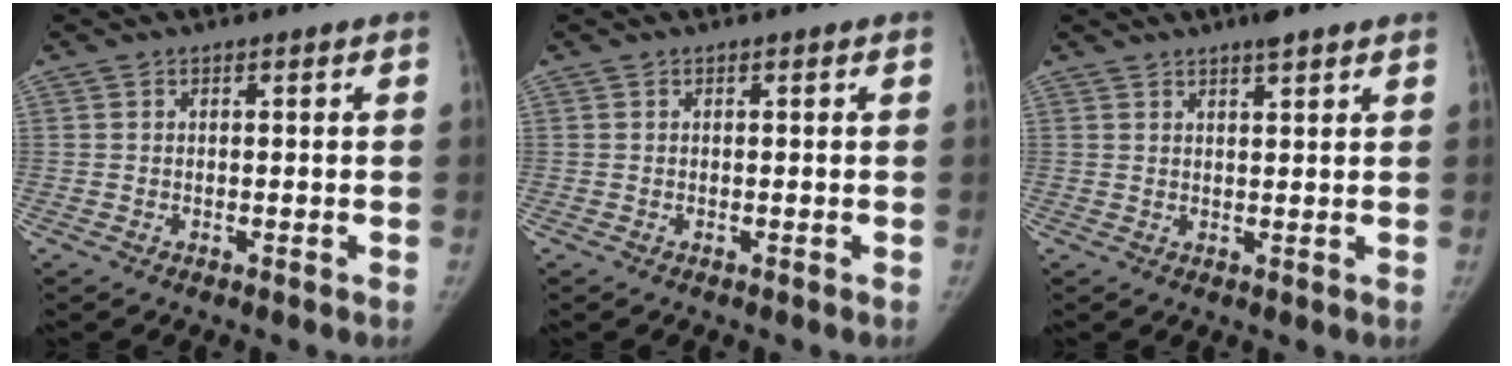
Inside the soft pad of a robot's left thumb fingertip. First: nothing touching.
{"total": 0.0}
{"total": 3.4, "force": [2.6, 0.7, 2.1], "torque": [-0.028, -0.008, 0.040]}